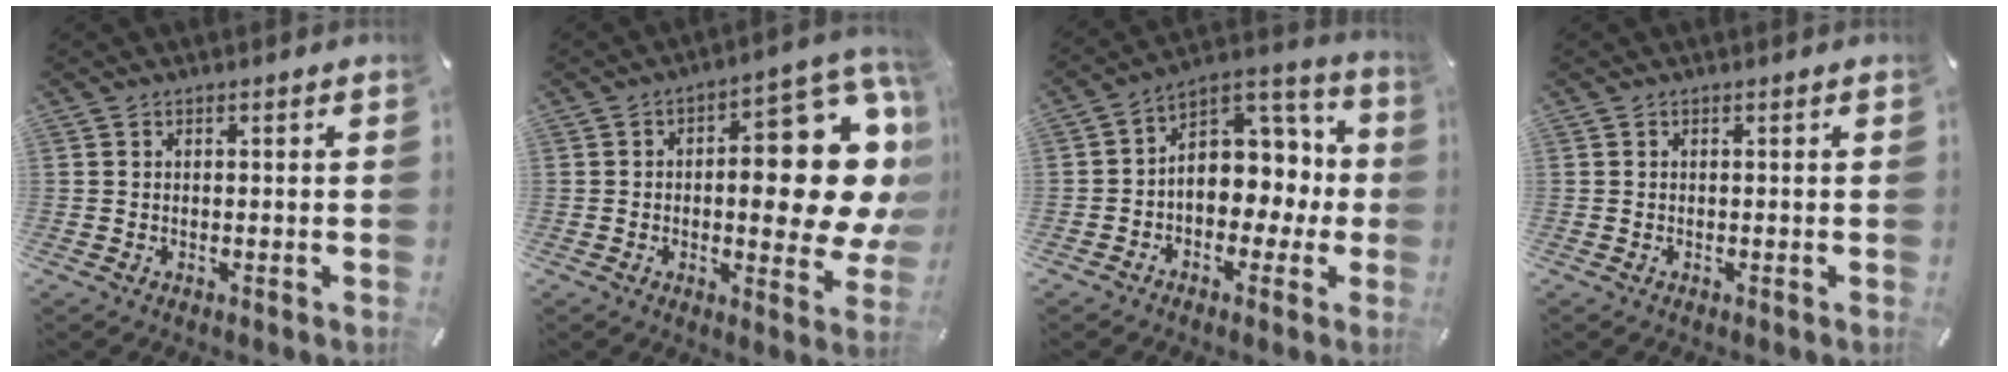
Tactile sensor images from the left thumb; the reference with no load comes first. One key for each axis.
{"total": 22.7, "fx": 4.3, "fy": 9.9, "fz": 20.0, "tx": -0.243, "ty": -0.054, "tz": 0.076}
{"total": 10.4, "fx": 0.1, "fy": 9.0, "fz": 5.3, "tx": -0.063, "ty": -0.009, "tz": 0.008}
{"total": 0.0}